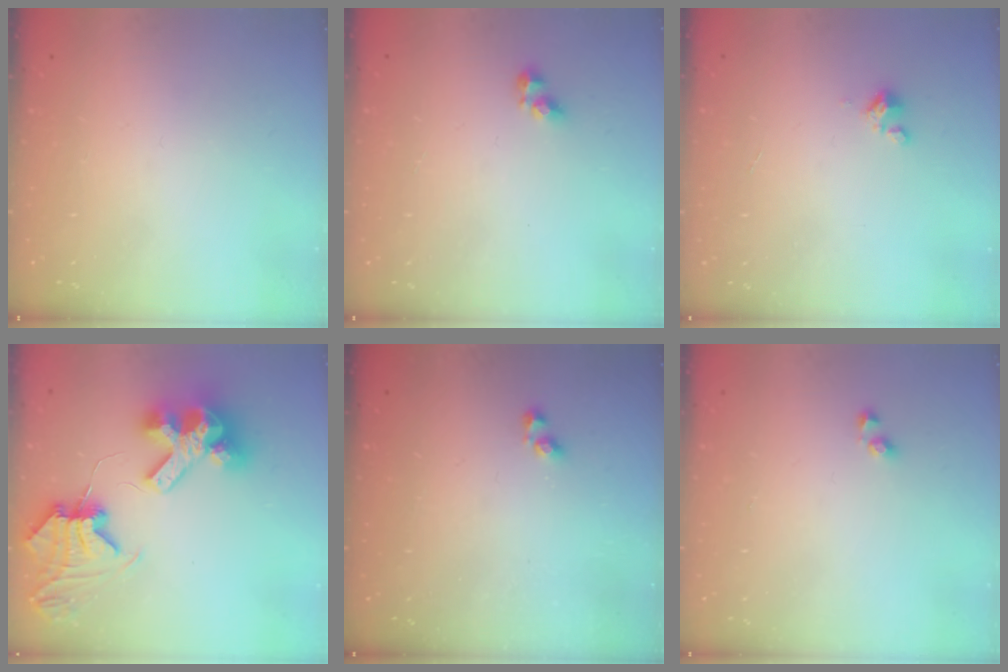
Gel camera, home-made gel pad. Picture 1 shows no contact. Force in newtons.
{"total": 5.1, "press": 5.1, "slide": 0.3}
{"total": 0.9, "press": 0.9, "slide": 0.2}
{"total": 12.4, "press": 12.3, "slide": 1.6}
{"total": 2.9, "press": 2.9, "slide": 0.6}
{"total": 2.9, "press": 2.7, "slide": 1.1}